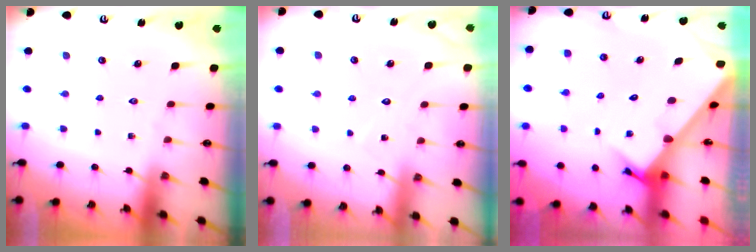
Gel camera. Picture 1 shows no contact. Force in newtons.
{"total": 5.9, "press": 5.9, "slide": 0.1}
{"total": 2.9, "press": 2.9, "slide": 0.2}